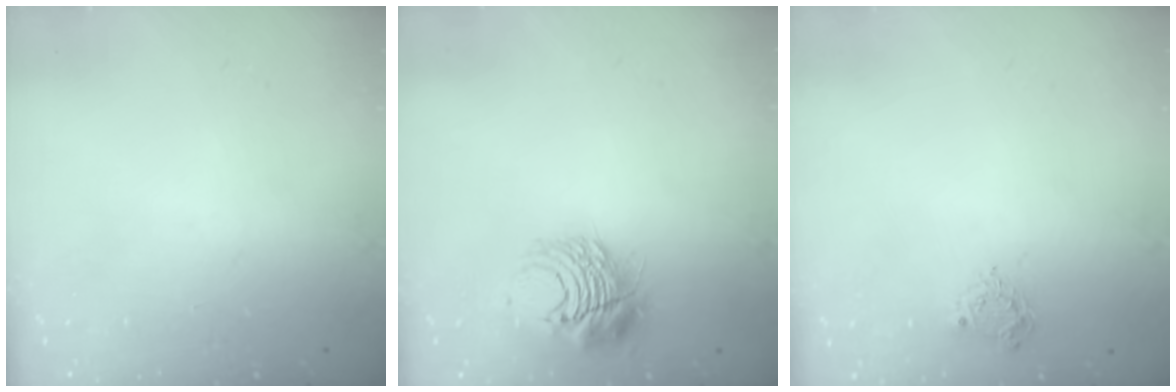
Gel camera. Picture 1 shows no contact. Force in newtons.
{"total": 10.3, "press": 10.3, "slide": 0.6}
{"total": 5.5, "press": 5.5, "slide": 0.3}